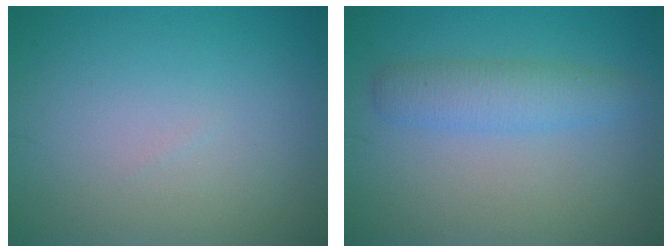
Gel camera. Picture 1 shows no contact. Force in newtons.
{"total": 2.9, "press": 2.9, "slide": 0.1}